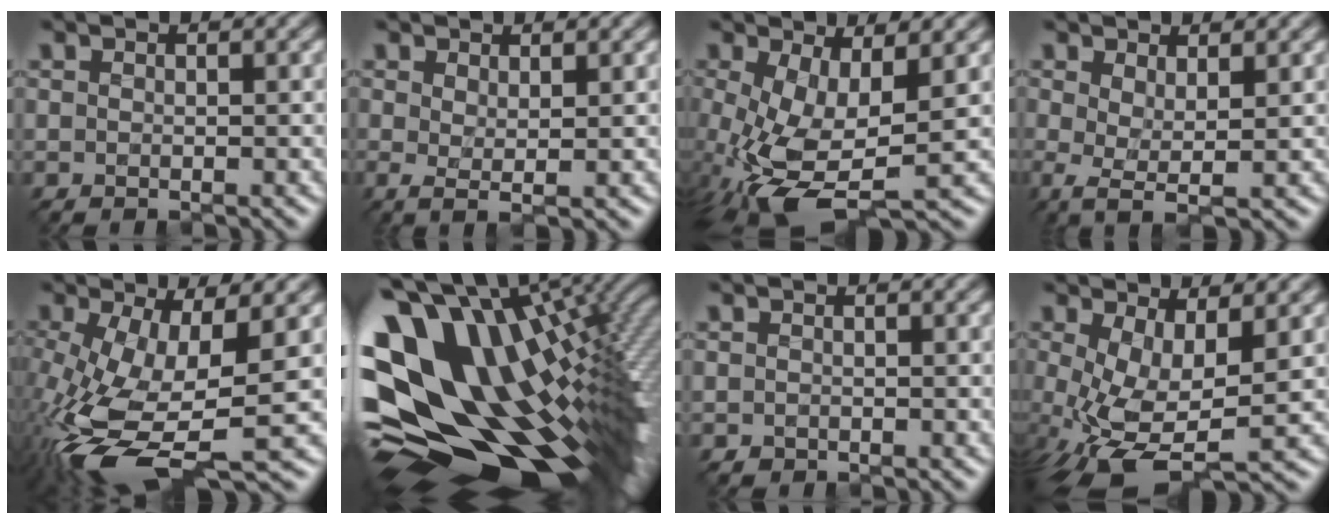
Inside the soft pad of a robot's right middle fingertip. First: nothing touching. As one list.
[{"total": 1.1, "force": [0.3, 0.1, 1.0], "torque": [-0.021, -0.008, 0.010]}, {"total": 8.0, "force": [-1.7, 3.5, 7.0], "torque": [-0.163, -0.017, -0.022]}, {"total": 2.1, "force": [-0.1, 0.5, 2.0], "torque": [-0.044, -0.008, -0.002]}, {"total": 10.1, "force": [-3.1, 4.1, 8.7], "torque": [-0.197, -0.029, -0.044]}, {"total": 17.7, "force": [0.8, 11.0, 13.9], "torque": [-0.276, -0.059, 0.055]}, {"total": 0.5, "force": [-0.5, 0.0, -0.2], "torque": [-0.006, -0.005, -0.006]}, {"total": 7.3, "force": [-1.4, 3.0, 6.5], "torque": [-0.145, -0.014, -0.017]}]